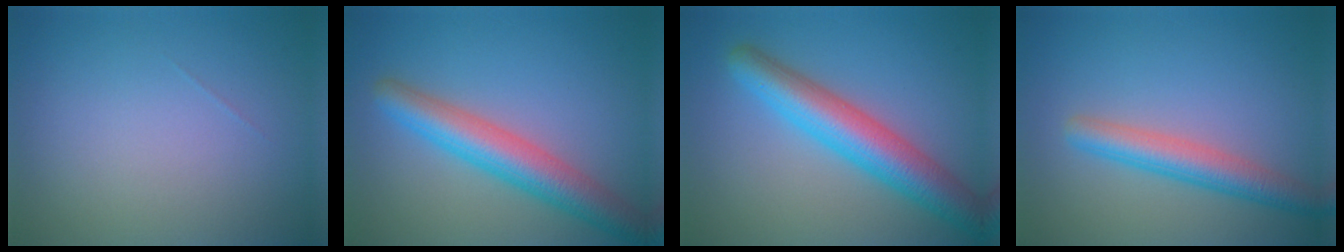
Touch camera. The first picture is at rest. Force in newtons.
{"total": 5.8, "press": 5.8, "slide": 0.2}
{"total": 6.6, "press": 6.6, "slide": 0.2}
{"total": 4.0, "press": 4.0, "slide": 0.1}